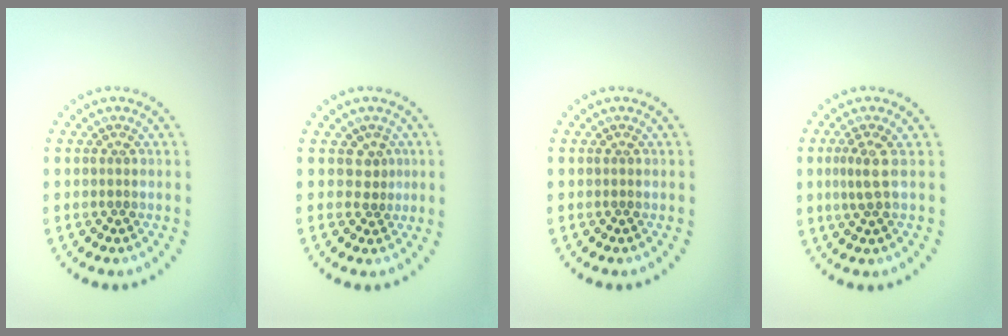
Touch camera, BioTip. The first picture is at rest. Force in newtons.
{"total": 1.4, "press": 1.0, "slide": 1.0}
{"total": 0.0}
{"total": 1.9, "press": 1.4, "slide": 1.2}